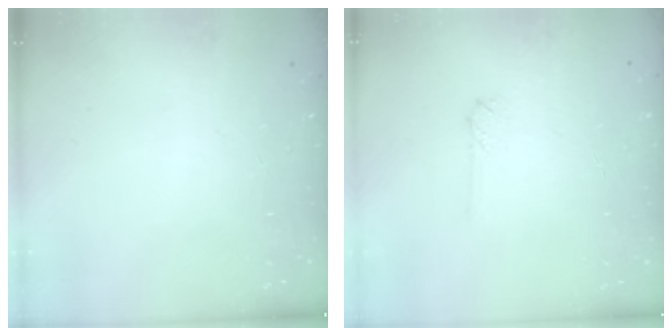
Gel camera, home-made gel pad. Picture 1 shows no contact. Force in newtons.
{"total": 2.0, "press": 2.0, "slide": 0.3}